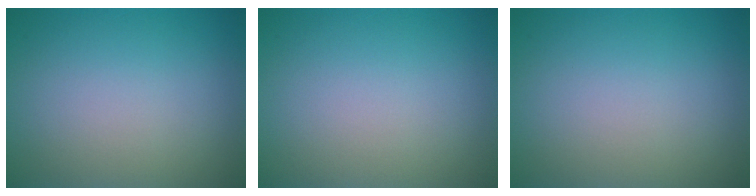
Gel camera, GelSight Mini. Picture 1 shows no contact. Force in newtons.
{"total": 0.0}
{"total": 0.0}